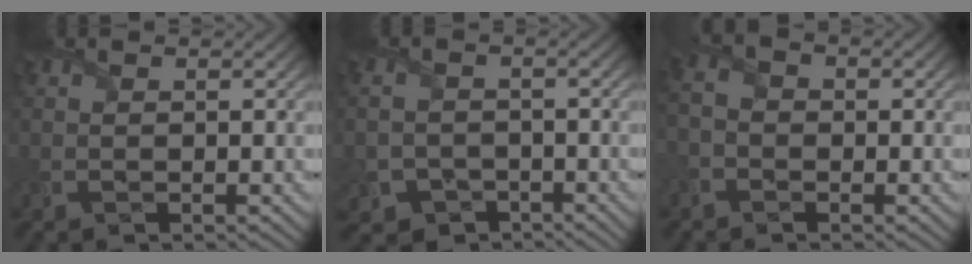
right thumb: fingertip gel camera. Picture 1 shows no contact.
{"total": 6.7, "force": [-4.0, 5.2, 1.5], "torque": [-0.043, -0.026, -0.081]}
{"total": 2.5, "force": [-1.4, 1.8, 1.1], "torque": [-0.023, 0.006, -0.034]}